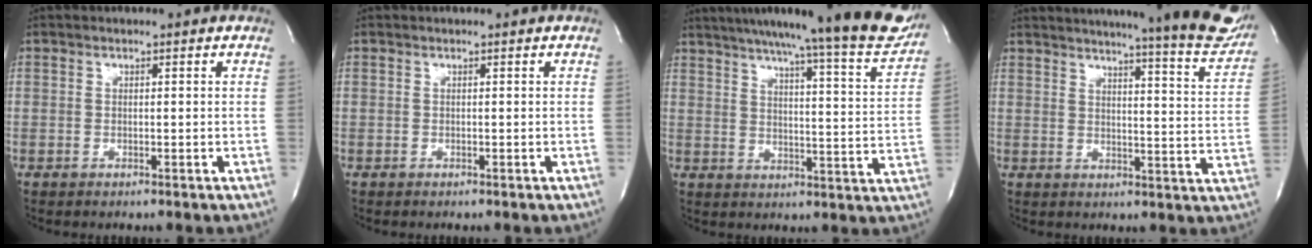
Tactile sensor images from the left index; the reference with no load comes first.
{"total": 0.0}
{"total": 23.2, "force": [20.0, 1.0, 11.6], "torque": [-0.168, -0.048, 0.248]}
{"total": 22.6, "force": [19.6, 1.7, 11.0], "torque": [-0.149, -0.062, 0.224]}